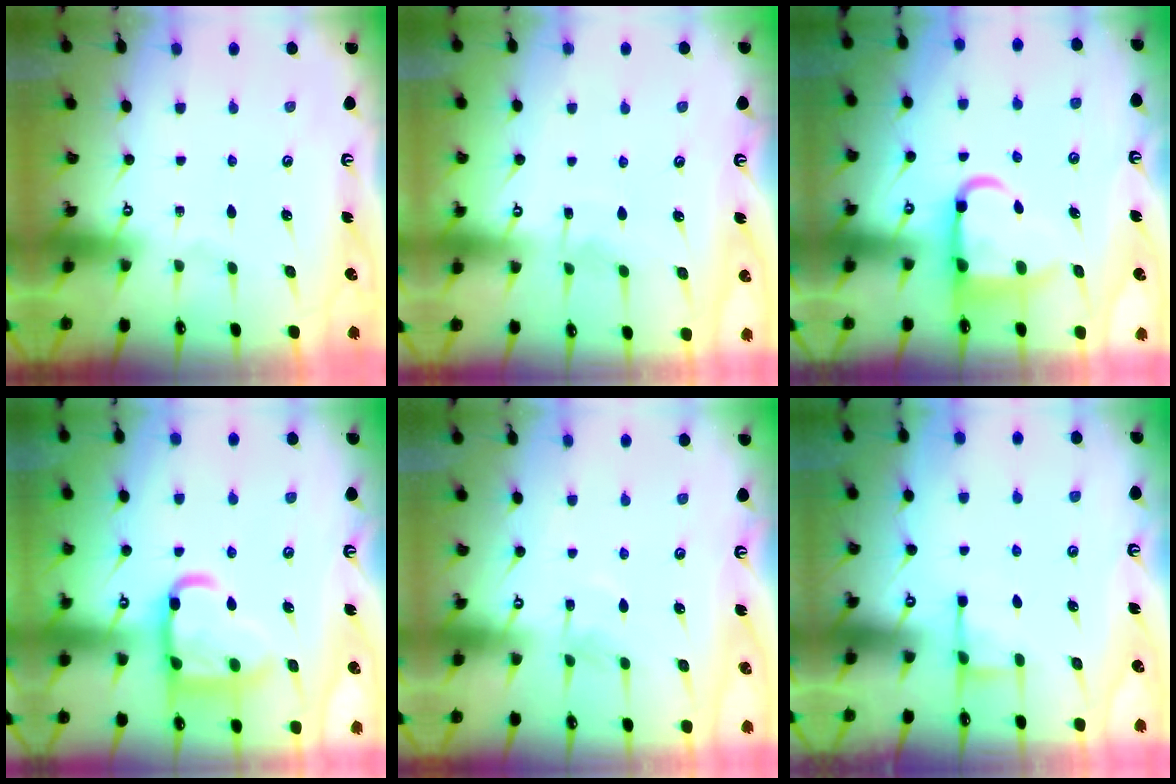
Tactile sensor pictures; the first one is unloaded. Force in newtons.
{"total": 5.3, "press": 5.2, "slide": 0.5}
{"total": 9.8, "press": 9.7, "slide": 1.4}
{"total": 17.6, "press": 17.5, "slide": 1.8}
{"total": 8.1, "press": 8.1, "slide": 0.6}
{"total": 3.8, "press": 3.8, "slide": 0.5}